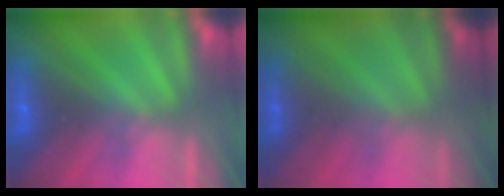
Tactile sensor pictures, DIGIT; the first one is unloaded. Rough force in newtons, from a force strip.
{"total": 1.8}